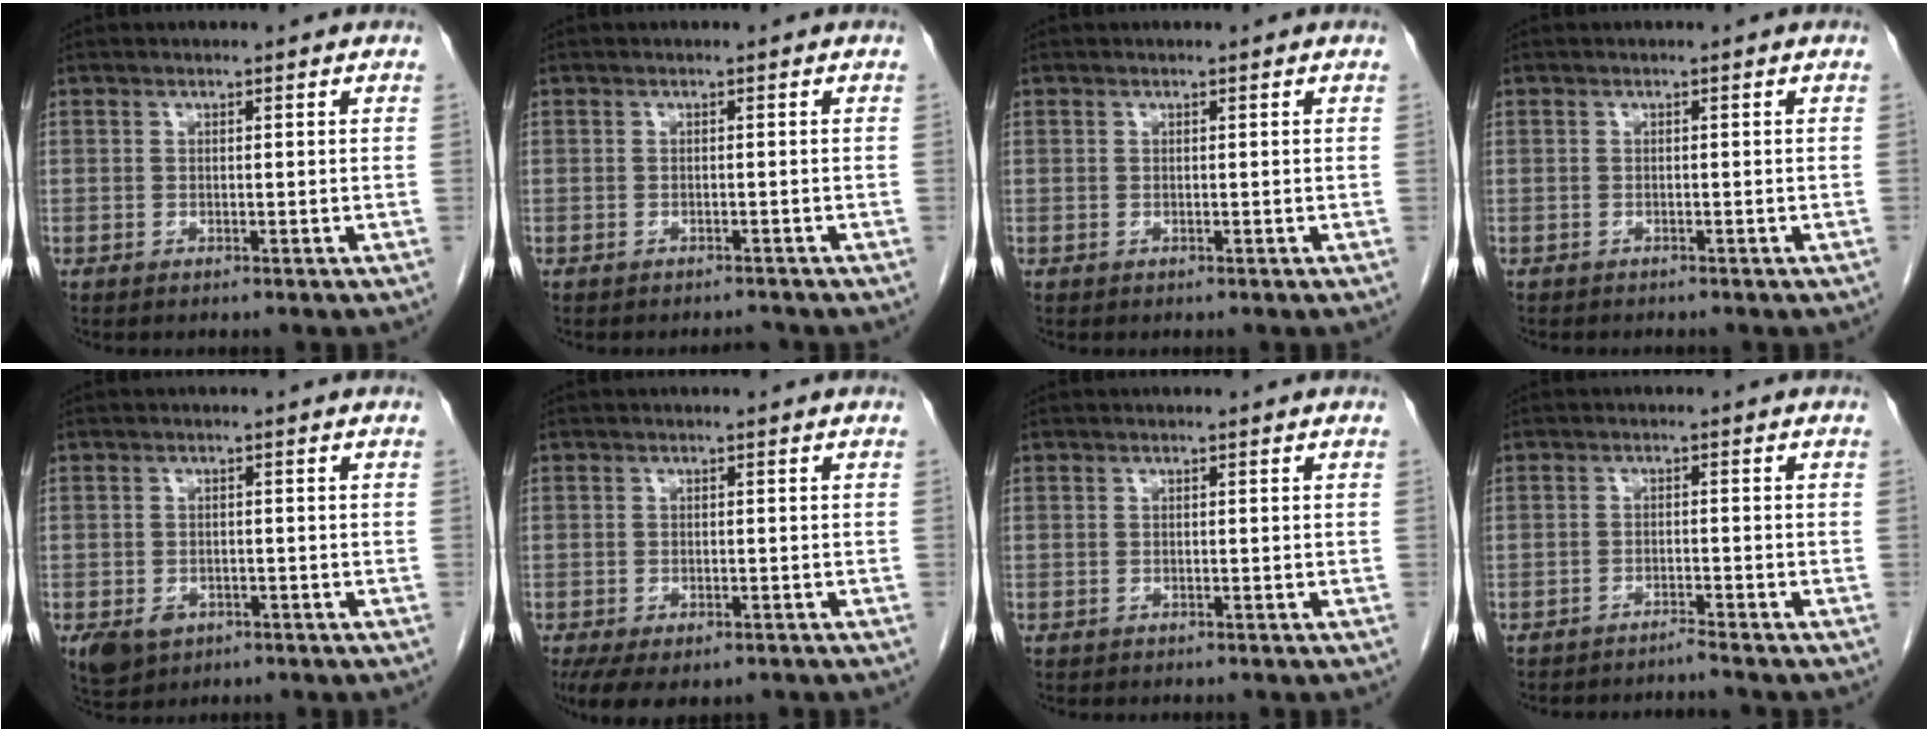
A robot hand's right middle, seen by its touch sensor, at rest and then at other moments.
{"total": 1.2, "force": [-1.2, 0.2, 0.1], "torque": [0.001, -0.003, -0.014]}
{"total": 0.0}
{"total": 1.9, "force": [-1.6, 0.7, 0.7], "torque": [-0.017, -0.003, -0.015]}
{"total": 4.4, "force": [-2.3, 3.2, 1.9], "torque": [-0.034, -0.003, -0.027]}
{"total": 7.6, "force": [-5.1, 3.5, 4.4], "torque": [-0.077, -0.013, -0.076]}
{"total": 0.7, "force": [-0.6, 0.2, 0.2], "torque": [-0.008, 0.000, -0.008]}
{"total": 3.6, "force": [-3.5, -0.8, 0.1], "torque": [0.007, -0.002, -0.053]}